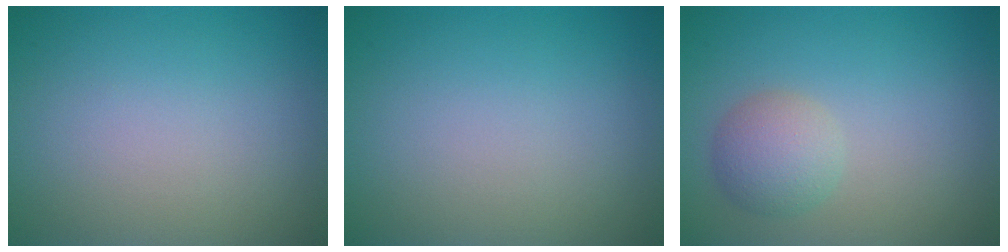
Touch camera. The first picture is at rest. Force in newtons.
{"total": 0.0}
{"total": 2.8, "press": 2.8, "slide": 0.1}